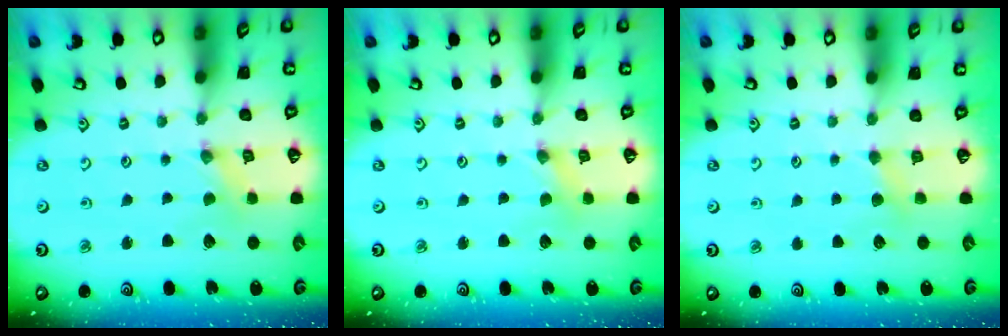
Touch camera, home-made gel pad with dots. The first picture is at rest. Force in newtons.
{"total": 0.0}
{"total": 3.0, "press": 2.9, "slide": 0.5}